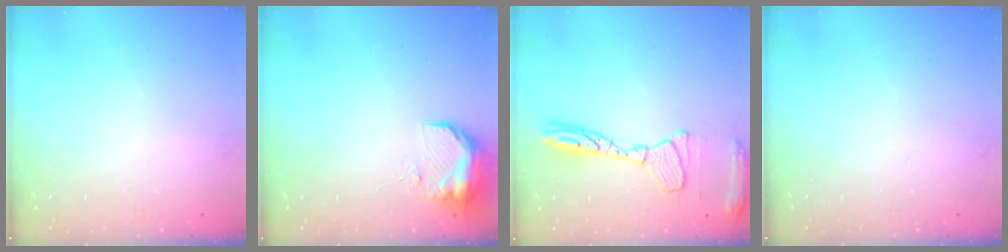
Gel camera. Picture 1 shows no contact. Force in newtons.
{"total": 17.0, "press": 11.4, "slide": 12.7}
{"total": 14.2, "press": 14.1, "slide": 1.2}
{"total": 0.0}